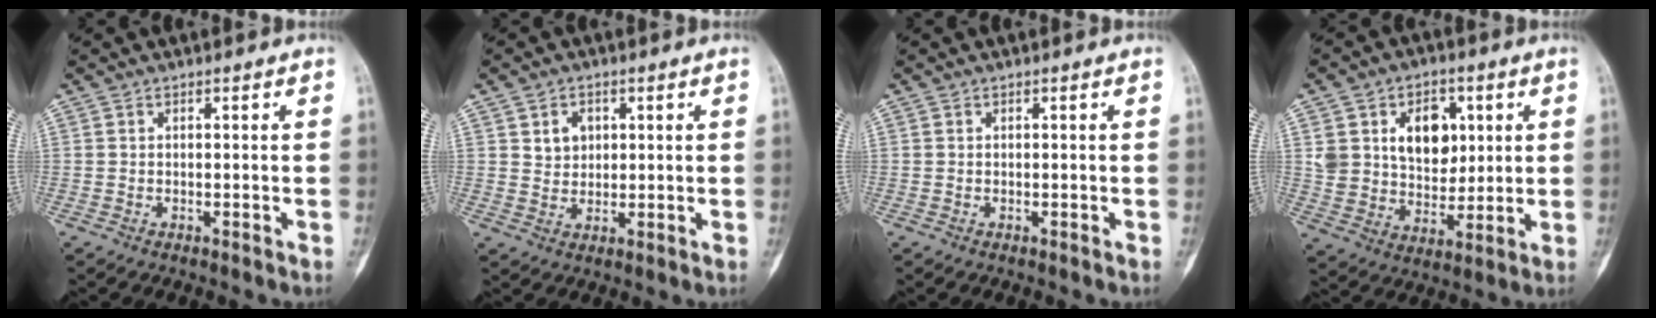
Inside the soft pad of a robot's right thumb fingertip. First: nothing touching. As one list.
[{"total": 4.2, "force": [1.5, 3.4, 2.0], "torque": [-0.012, -0.007, 0.026]}, {"total": 0.0}, {"total": 14.2, "force": [4.3, 10.3, 8.7], "torque": [-0.088, -0.018, 0.084]}]